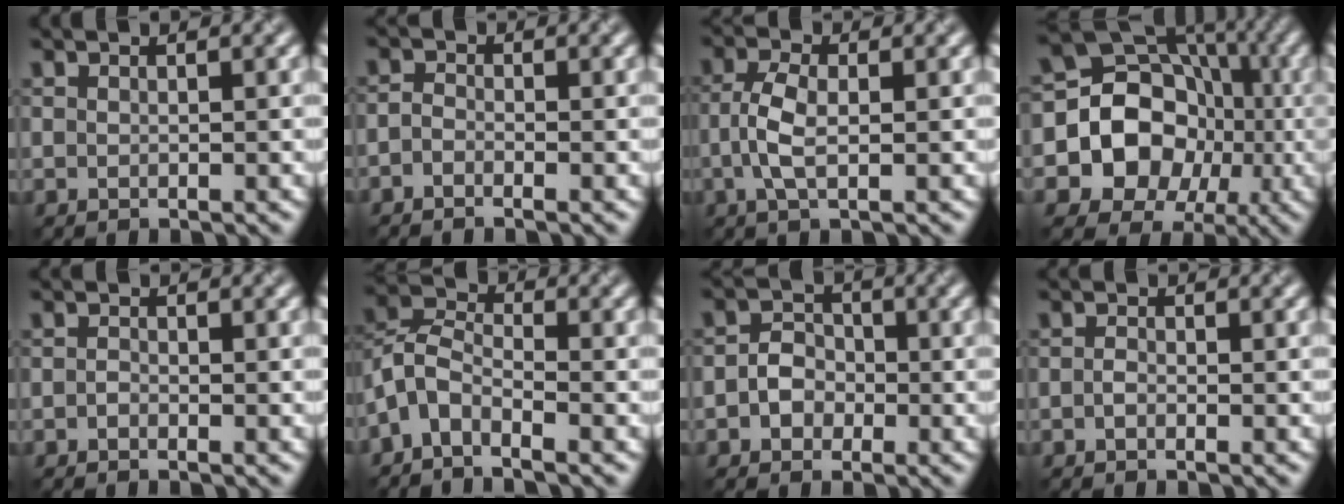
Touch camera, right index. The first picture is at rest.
{"total": 1.1, "force": [-0.9, 0.4, 0.5], "torque": [-0.012, -0.001, -0.024]}
{"total": 3.3, "force": [-0.5, 1.5, 2.9], "torque": [-0.067, -0.001, -0.014]}
{"total": 15.0, "force": [-2.2, 13.4, 6.3], "torque": [-0.127, 0.019, -0.053]}
{"total": 0.7, "force": [-0.5, 0.3, 0.3], "torque": [-0.007, -0.003, -0.013]}
{"total": 4.1, "force": [-2.9, 1.7, 2.4], "torque": [-0.054, 0.003, -0.074]}
{"total": 2.6, "force": [-0.9, 2.1, 1.2], "torque": [-0.015, 0.000, -0.025]}
{"total": 0.8, "force": [-0.5, 0.4, 0.5], "torque": [-0.014, -0.003, -0.014]}